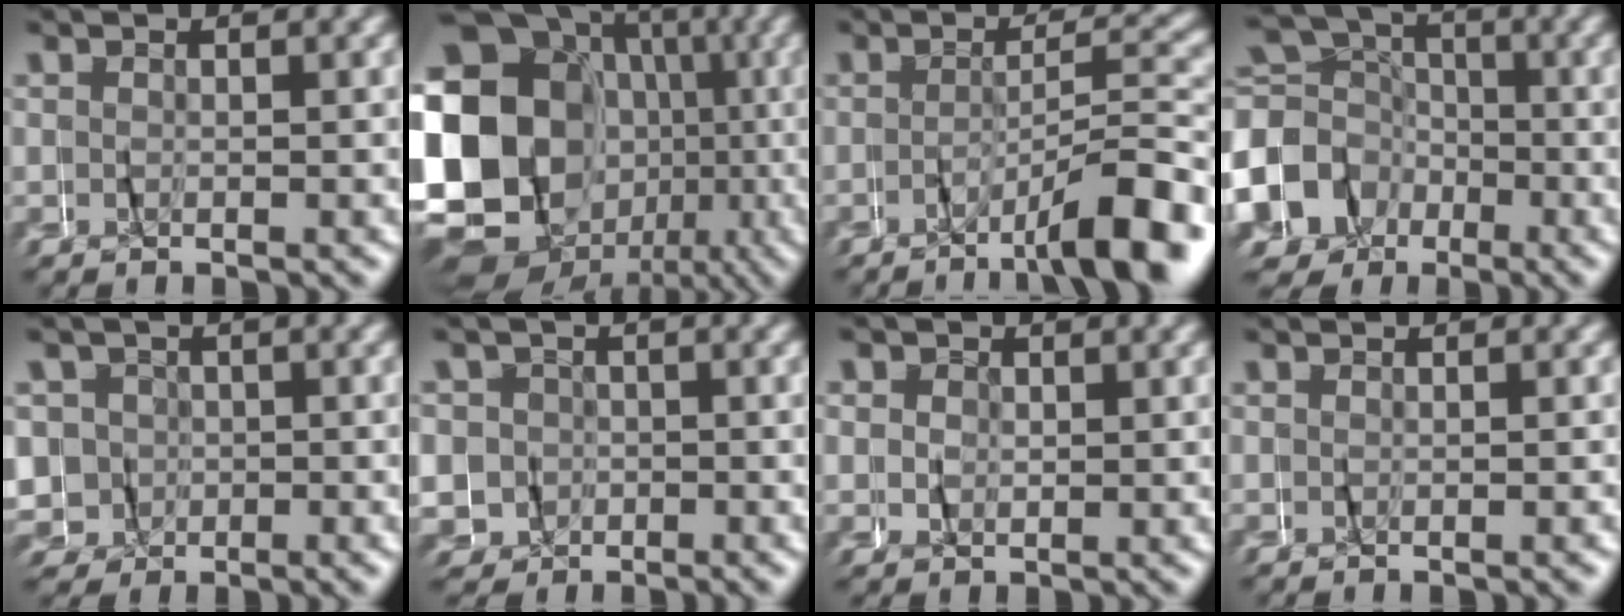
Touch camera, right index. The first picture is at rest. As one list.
[{"total": 18.4, "force": [-2.3, 14.7, 10.8], "torque": [-0.214, -0.046, -0.025]}, {"total": 7.0, "force": [-4.9, 0.3, 5.0], "torque": [-0.074, 0.005, -0.081]}, {"total": 12.5, "force": [-2.6, 11.4, 4.3], "torque": [-0.100, -0.039, -0.053]}, {"total": 8.5, "force": [-0.7, 8.2, 2.1], "torque": [-0.070, -0.022, -0.015]}, {"total": 6.2, "force": [-0.4, 6.0, 1.2], "torque": [-0.046, -0.012, -0.010]}, {"total": 1.3, "force": [0.9, 0.8, -0.5], "torque": [0.012, 0.001, 0.015]}, {"total": 0.5, "force": [-0.4, -0.4, 0.0], "torque": [0.001, -0.001, -0.004]}]